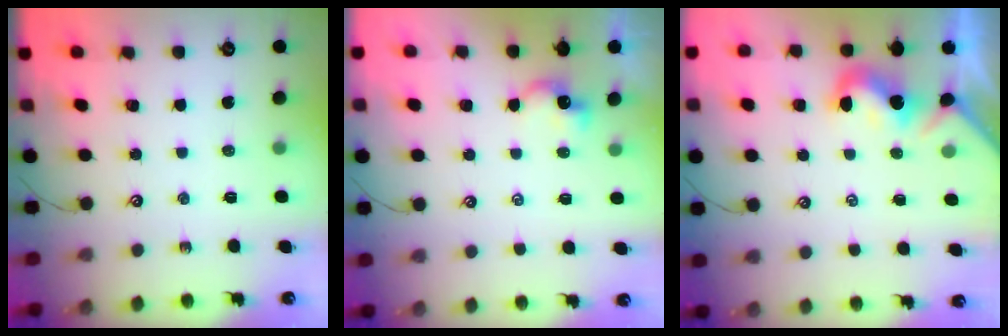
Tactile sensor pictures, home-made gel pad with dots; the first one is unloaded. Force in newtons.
{"total": 1.7, "press": 1.7, "slide": 0.2}
{"total": 0.0}